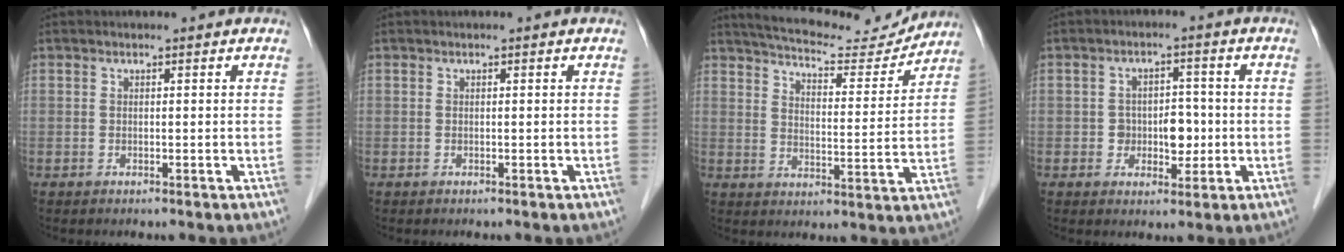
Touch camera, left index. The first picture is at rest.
{"total": 0.0}
{"total": 15.0, "force": [14.2, 2.3, 4.4], "torque": [-0.069, -0.004, 0.197]}
{"total": 4.9, "force": [-0.7, 3.3, 3.5], "torque": [-0.048, 0.011, -0.006]}